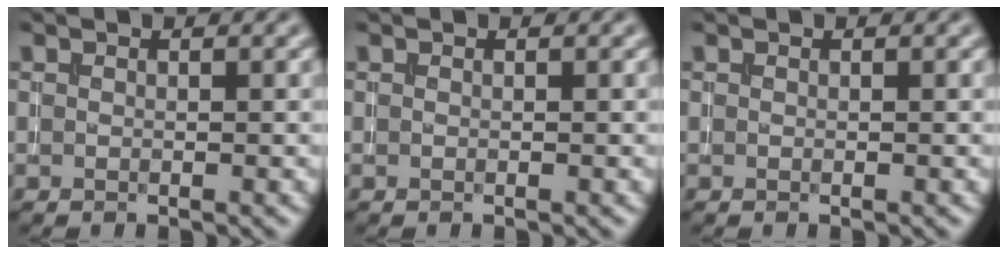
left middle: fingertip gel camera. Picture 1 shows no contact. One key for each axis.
{"total": 0.0}
{"total": 0.0}